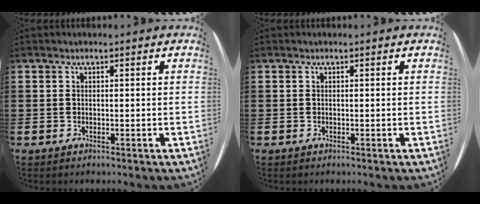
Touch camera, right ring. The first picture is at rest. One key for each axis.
{"total": 0.0}